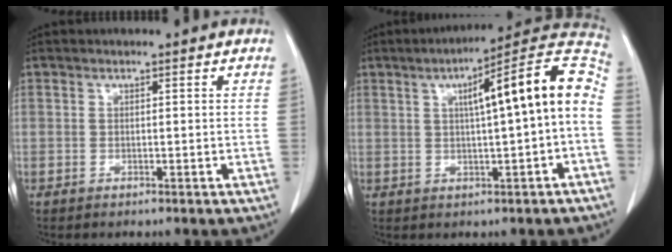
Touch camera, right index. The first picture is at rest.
{"total": 14.3, "force": [1.2, 0.8, 14.2], "torque": [-0.195, 0.041, 0.012]}